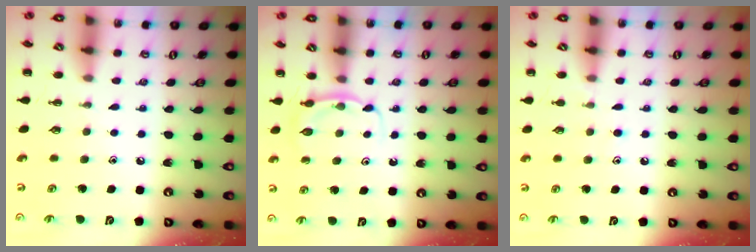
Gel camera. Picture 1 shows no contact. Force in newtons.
{"total": 4.0, "press": 3.8, "slide": 1.4}
{"total": 6.0, "press": 5.6, "slide": 2.3}